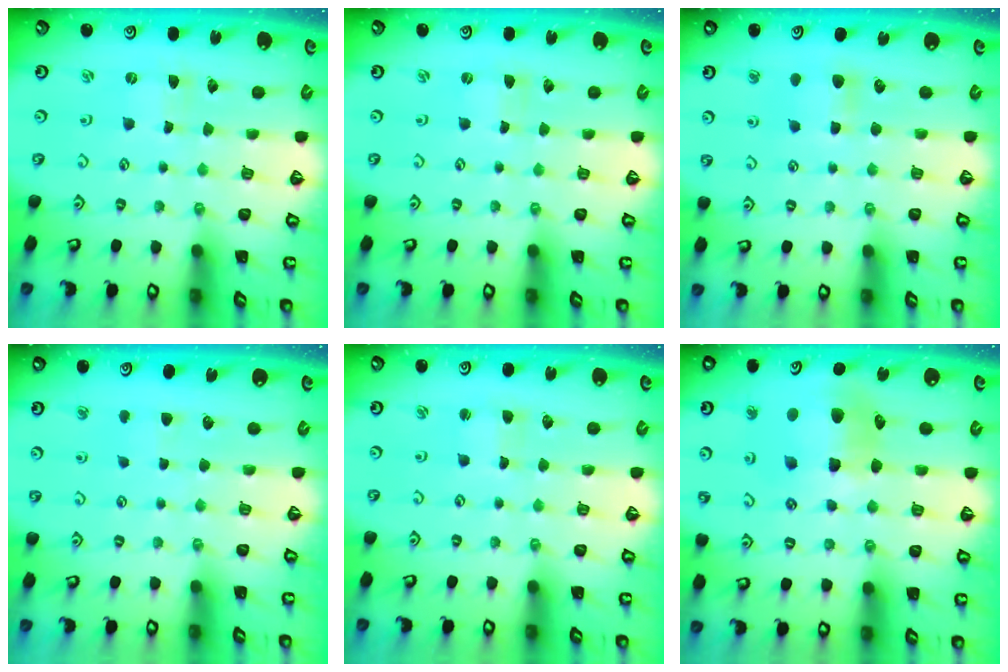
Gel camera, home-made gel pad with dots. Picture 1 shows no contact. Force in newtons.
{"total": 0.0}
{"total": 5.0, "press": 5.0, "slide": 0.7}
{"total": 3.8, "press": 3.8, "slide": 0.6}
{"total": 2.3, "press": 2.3, "slide": 0.5}
{"total": 11.8, "press": 11.6, "slide": 1.8}